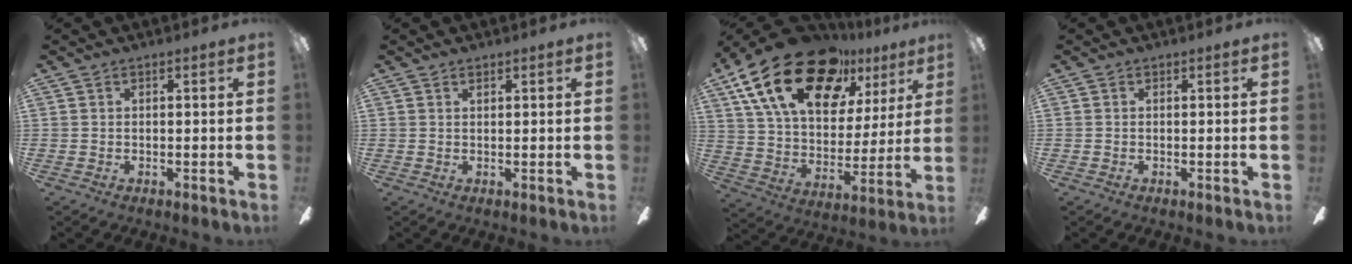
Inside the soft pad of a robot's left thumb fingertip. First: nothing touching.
{"total": 0.7, "force": [0.6, 0.3, 0.2], "torque": [-0.004, 0.002, 0.011]}
{"total": 24.6, "force": [14.7, 12.8, 14.9], "torque": [-0.263, -0.078, 0.262]}
{"total": 0.0}